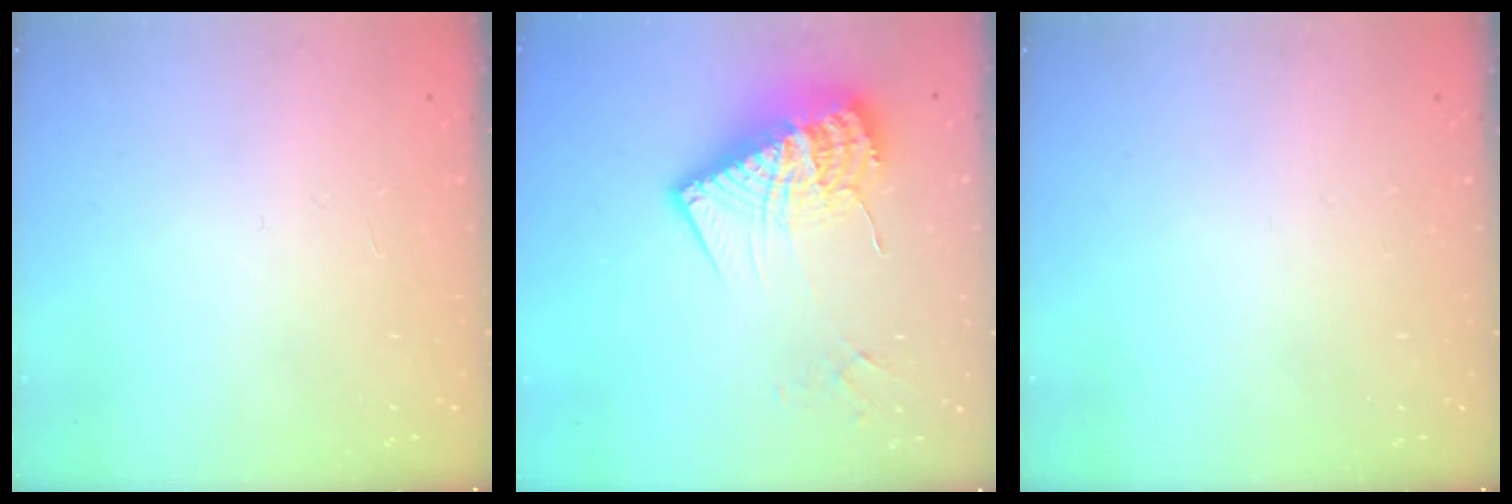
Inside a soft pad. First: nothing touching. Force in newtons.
{"total": 17.6, "press": 17.5, "slide": 1.5}
{"total": 0.0}